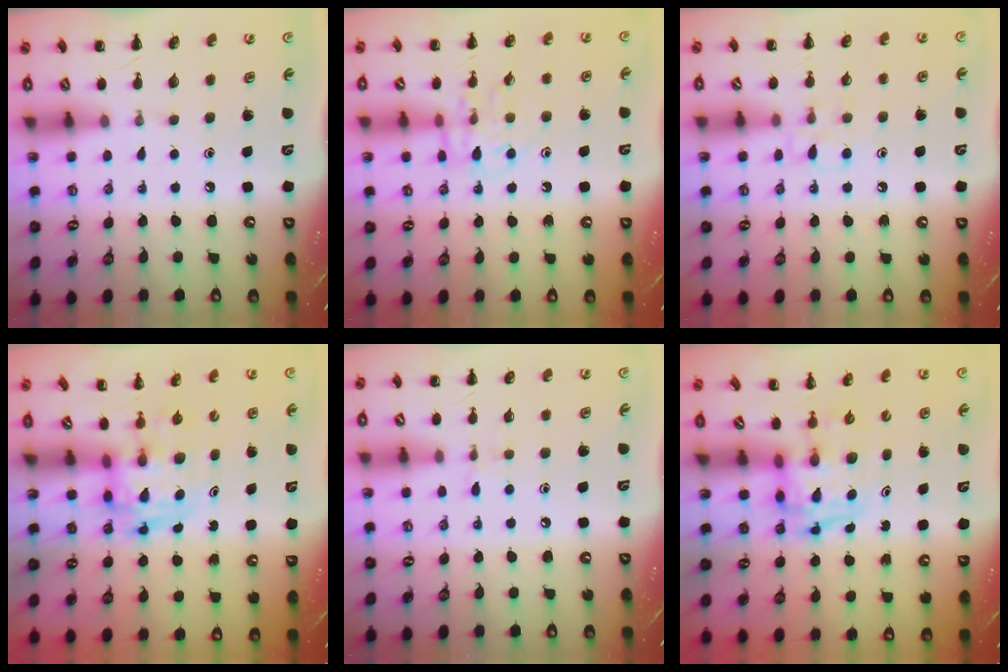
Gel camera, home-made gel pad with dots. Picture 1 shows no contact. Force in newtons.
{"total": 10.7, "press": 10.7, "slide": 0.6}
{"total": 7.4, "press": 7.1, "slide": 2.1}
{"total": 3.5, "press": 3.5, "slide": 0.6}
{"total": 3.9, "press": 3.7, "slide": 1.3}
{"total": 3.3, "press": 3.2, "slide": 0.6}